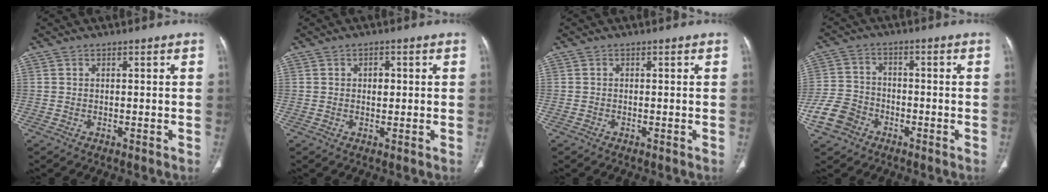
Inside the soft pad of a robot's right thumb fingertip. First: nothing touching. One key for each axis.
{"total": 2.0, "fx": 0.3, "fy": 1.4, "fz": 1.4, "tx": -0.011, "ty": 0.001, "tz": 0.003}
{"total": 0.0}
{"total": 7.7, "fx": -3.9, "fy": 5.9, "fz": 2.9, "tx": -0.053, "ty": 0.023, "tz": -0.076}